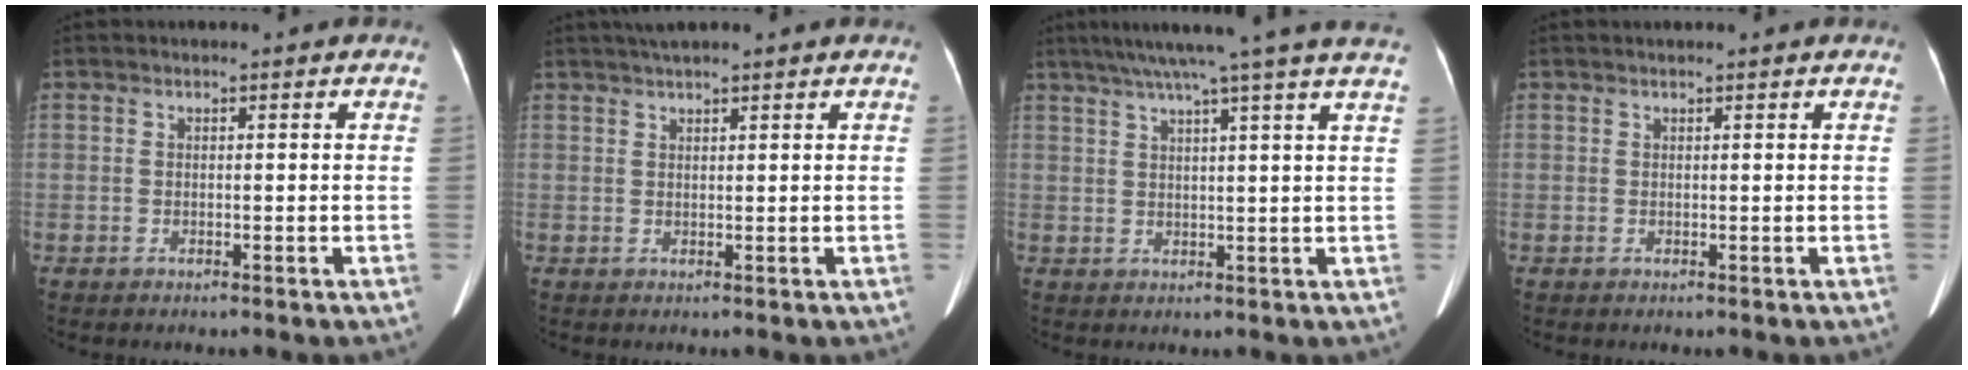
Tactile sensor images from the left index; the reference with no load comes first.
{"total": 3.2, "force": [2.6, 0.1, 1.9], "torque": [-0.031, 0.024, 0.043]}
{"total": 15.3, "force": [12.7, -2.2, 8.4], "torque": [-0.137, 0.003, 0.158]}
{"total": 0.0}